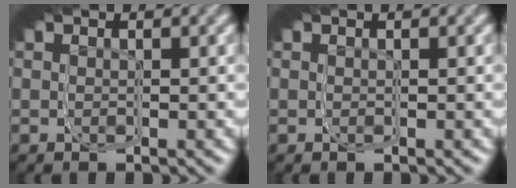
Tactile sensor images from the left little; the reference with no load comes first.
{"total": 0.0}